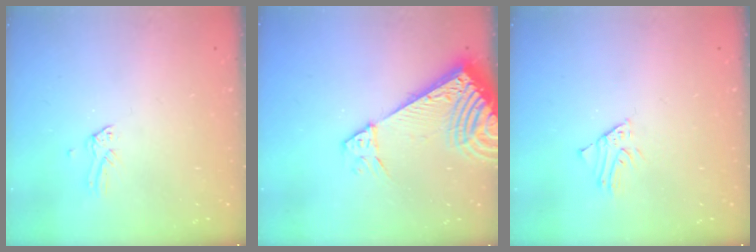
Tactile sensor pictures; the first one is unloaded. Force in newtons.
{"total": 9.9, "press": 9.9, "slide": 1.3}
{"total": 1.7, "press": 1.7, "slide": 0.2}